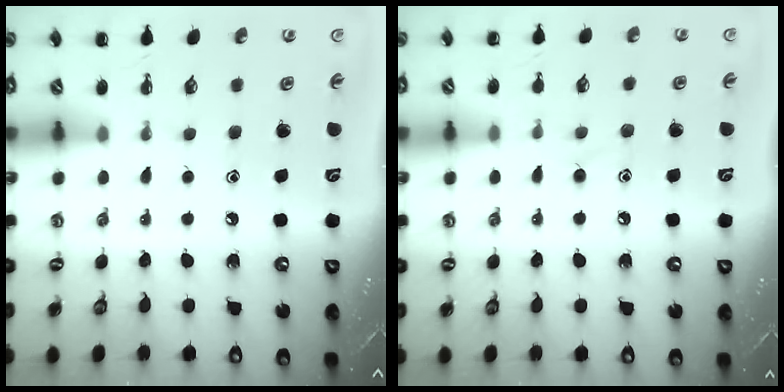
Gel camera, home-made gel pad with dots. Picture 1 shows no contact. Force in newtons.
{"total": 7.4, "press": 7.0, "slide": 2.5}